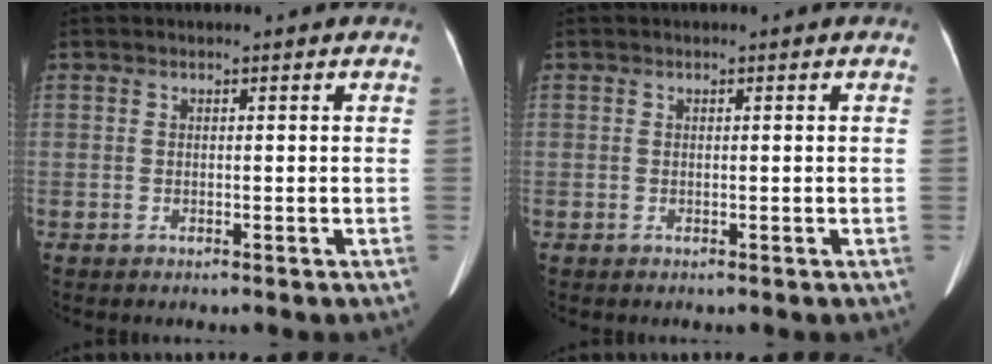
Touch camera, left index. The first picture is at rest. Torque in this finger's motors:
{"motor_torque": [0.02, 0.02, 0.01, 0.00]}